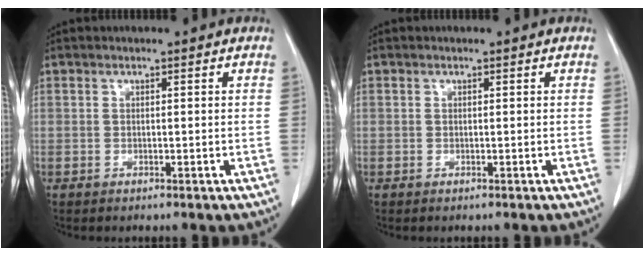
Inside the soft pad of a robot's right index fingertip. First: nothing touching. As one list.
[{"total": 0.0}]